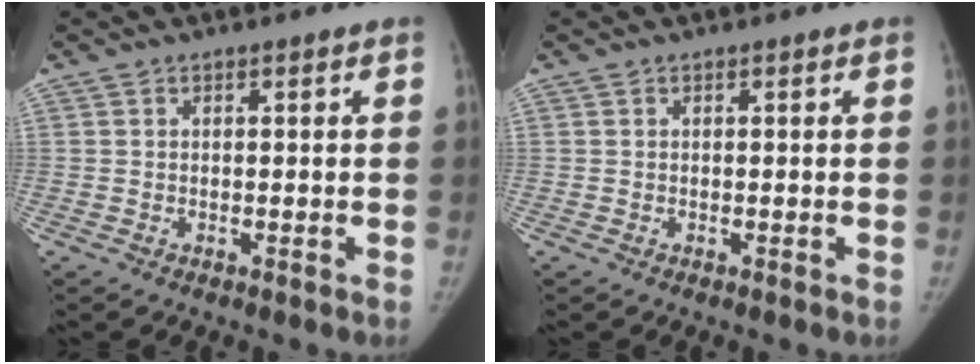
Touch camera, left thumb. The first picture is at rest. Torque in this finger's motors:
{"motor_torque": [0.00, 0.00, 0.05, -0.05, 0.00]}